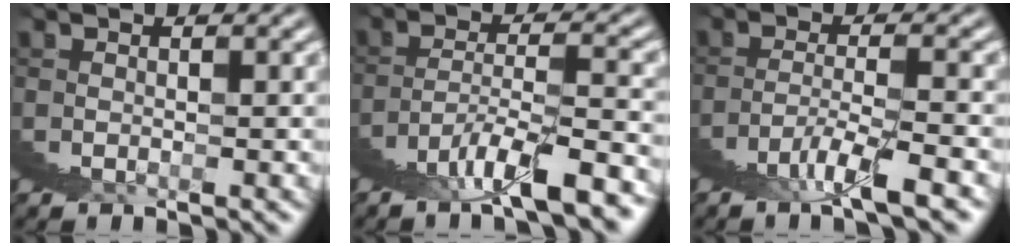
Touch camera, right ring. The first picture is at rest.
{"total": 5.3, "force": [-0.9, 2.5, 4.6], "torque": [-0.060, 0.018, -0.025]}
{"total": 2.7, "force": [-0.2, 0.6, 2.7], "torque": [-0.042, 0.013, -0.009]}